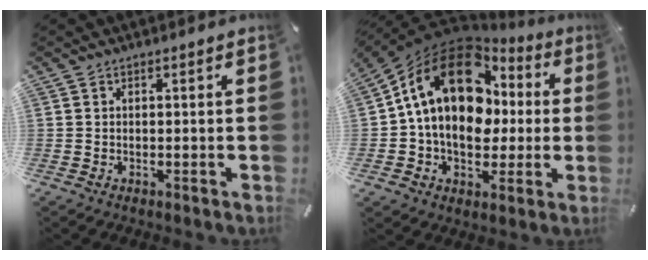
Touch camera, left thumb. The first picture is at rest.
{"total": 19.3, "force": [3.6, 14.4, 12.4], "torque": [-0.230, -0.015, 0.060]}